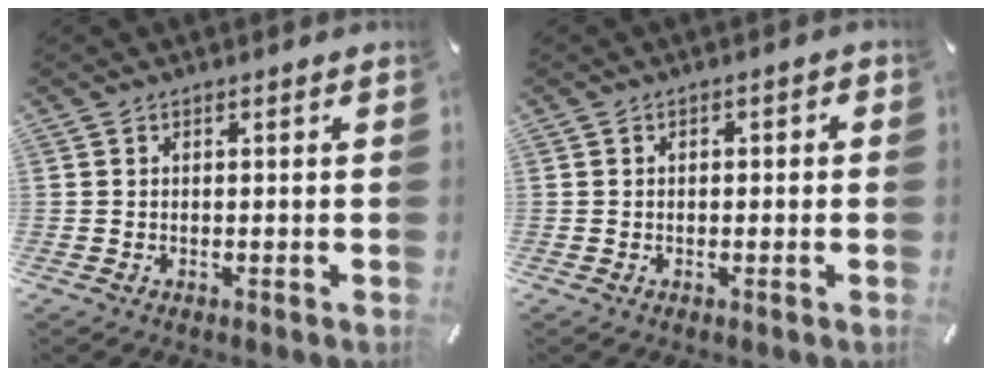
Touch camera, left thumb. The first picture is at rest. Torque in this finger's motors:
{"motor_torque": [-0.11, -0.15, 0.02, 0.09, -0.02]}